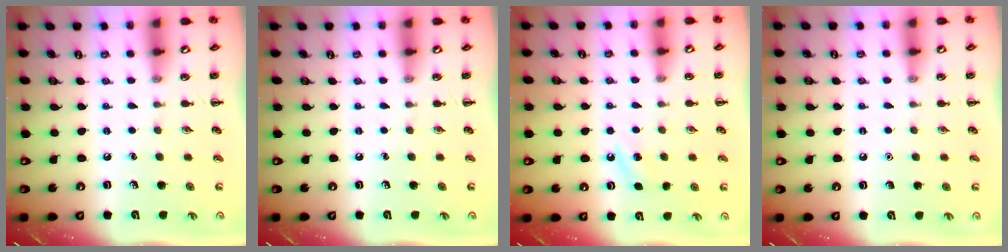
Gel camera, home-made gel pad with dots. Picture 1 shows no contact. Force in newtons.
{"total": 0.0}
{"total": 4.0, "press": 3.8, "slide": 1.1}
{"total": 1.6, "press": 1.6, "slide": 0.1}